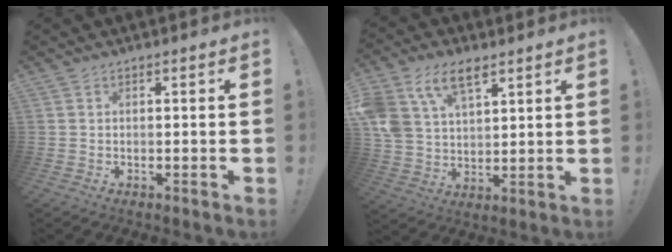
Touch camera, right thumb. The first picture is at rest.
{"total": 13.6, "force": [7.7, 8.1, 7.6], "torque": [-0.154, -0.027, 0.150]}